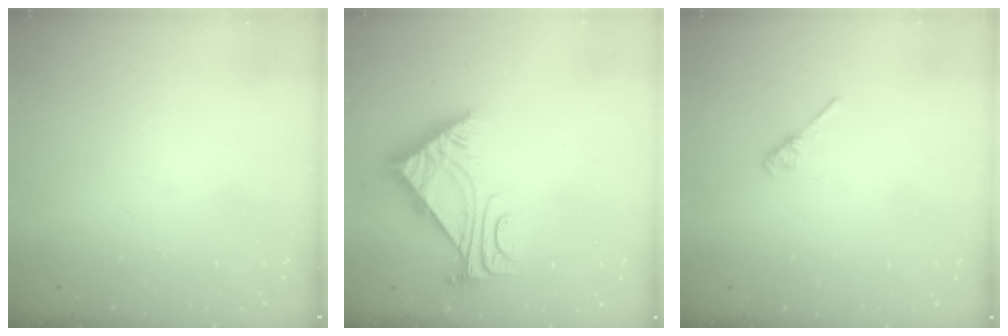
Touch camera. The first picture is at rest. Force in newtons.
{"total": 5.9, "press": 5.8, "slide": 0.6}
{"total": 2.7, "press": 2.7, "slide": 0.4}